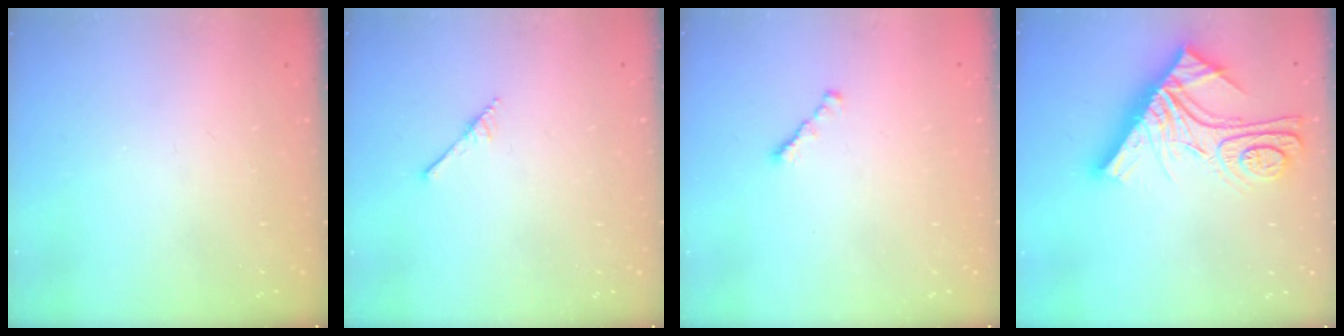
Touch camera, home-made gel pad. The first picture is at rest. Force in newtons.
{"total": 2.9, "press": 2.9, "slide": 0.2}
{"total": 1.3, "press": 1.2, "slide": 0.5}
{"total": 17.1, "press": 17.0, "slide": 1.5}